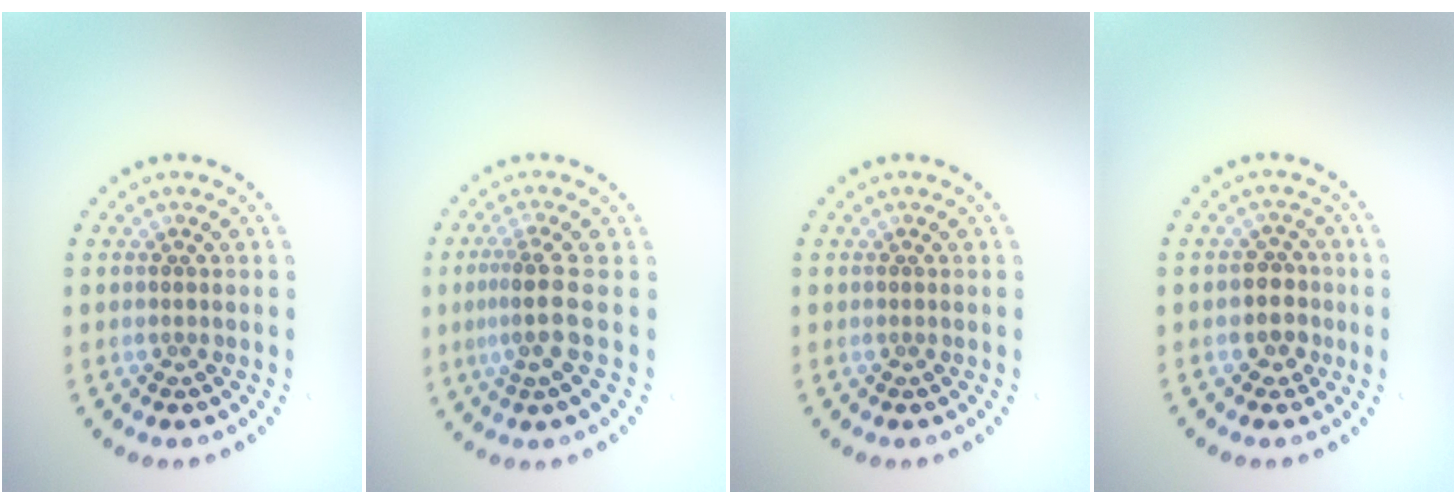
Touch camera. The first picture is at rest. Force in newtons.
{"total": 3.0, "press": 2.1, "slide": 2.0}
{"total": 0.0}
{"total": 2.3, "press": 2.2, "slide": 0.9}